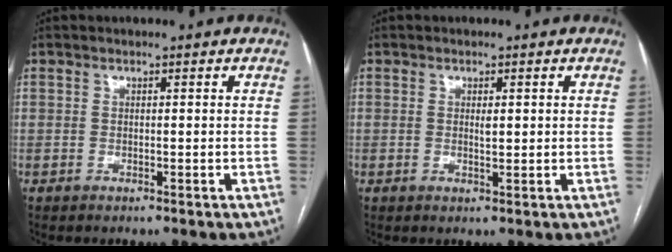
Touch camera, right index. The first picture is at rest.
{"total": 1.5, "force": [0.3, 0.5, 1.4], "torque": [-0.024, -0.002, 0.007]}